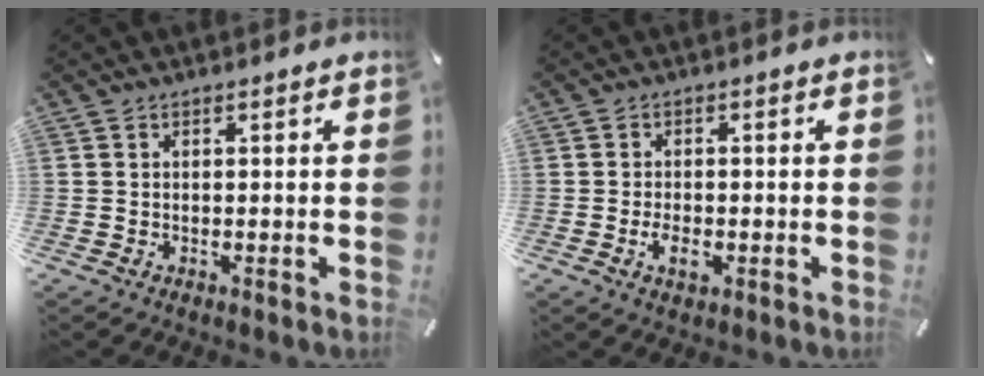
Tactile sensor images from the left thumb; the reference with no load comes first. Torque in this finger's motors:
{"motor_torque": [0.37, 0.80, 0.42, 0.16, 0.11]}